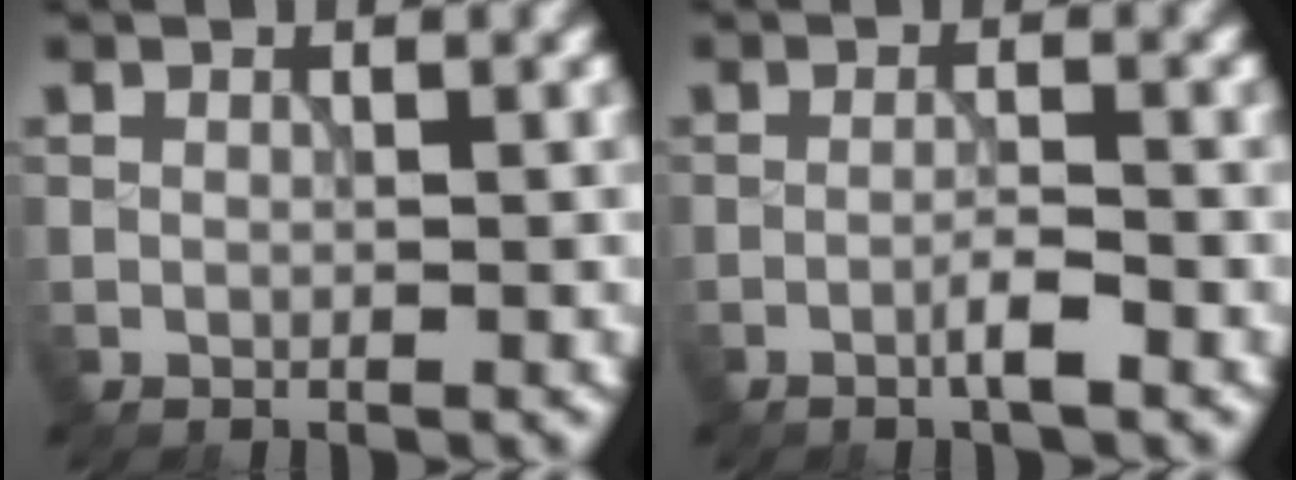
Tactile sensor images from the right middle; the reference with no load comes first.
{"total": 2.0, "force": [-1.0, 0.1, 1.7], "torque": [-0.026, 0.007, -0.022]}